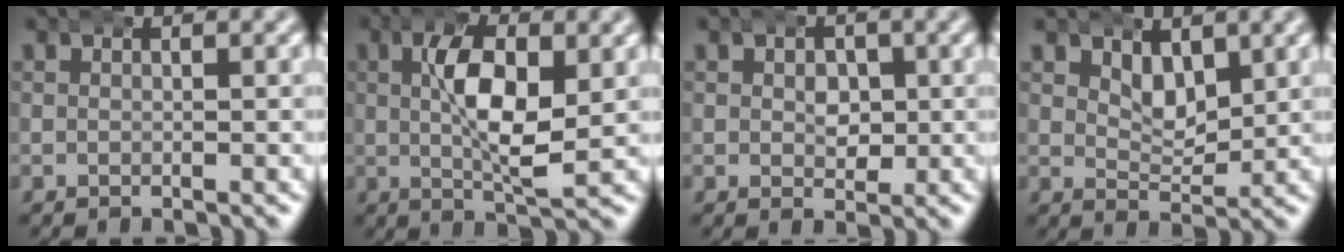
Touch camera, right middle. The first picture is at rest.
{"total": 5.7, "force": [0.9, 1.9, 5.3], "torque": [-0.092, -0.010, 0.017]}
{"total": 2.1, "force": [0.3, 1.7, 1.1], "torque": [-0.017, -0.014, 0.009]}
{"total": 2.9, "force": [1.9, 1.4, 1.6], "torque": [-0.024, -0.015, 0.035]}